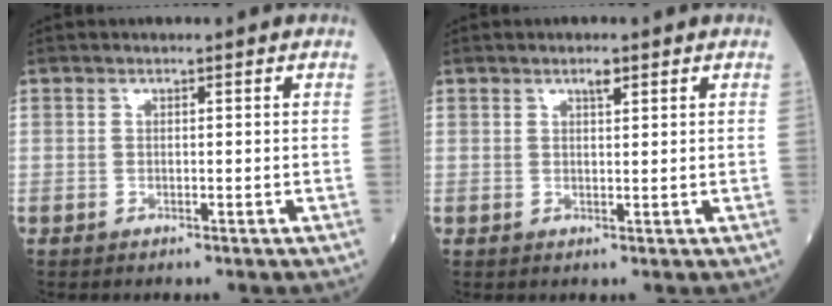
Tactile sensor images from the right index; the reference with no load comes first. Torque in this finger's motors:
{"motor_torque": [0.08, 0.05, 0.08, 0.01]}